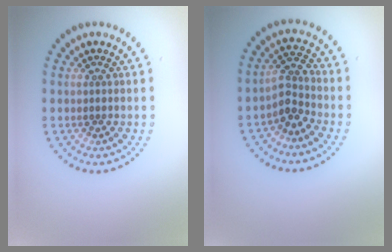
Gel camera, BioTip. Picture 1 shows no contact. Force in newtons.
{"total": 2.5, "press": 2.0, "slide": 1.6}